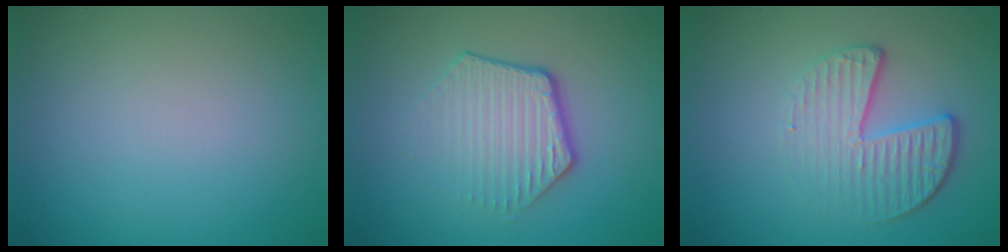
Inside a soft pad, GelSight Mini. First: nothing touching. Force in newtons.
{"total": 4.1, "press": 3.0, "slide": 2.9}
{"total": 4.5, "press": 3.0, "slide": 3.4}